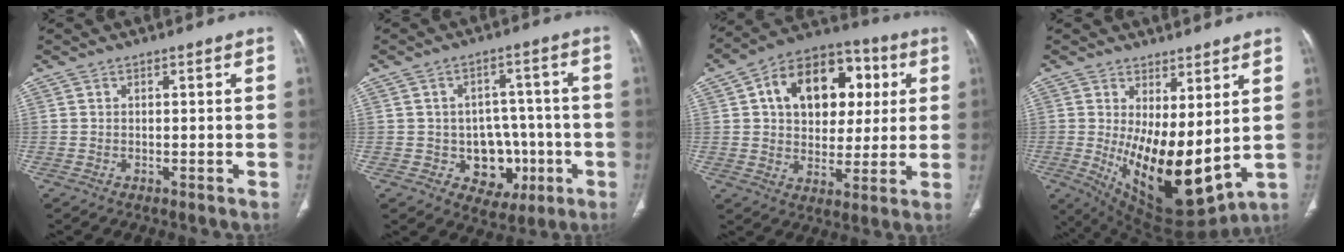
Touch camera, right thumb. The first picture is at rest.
{"total": 10.2, "force": [-2.3, 8.5, 5.2], "torque": [-0.019, 0.027, -0.015]}
{"total": 19.3, "force": [4.9, 13.5, 12.9], "torque": [-0.158, 0.013, 0.076]}
{"total": 16.8, "force": [1.1, 7.4, 15.1], "torque": [-0.237, -0.046, 0.048]}